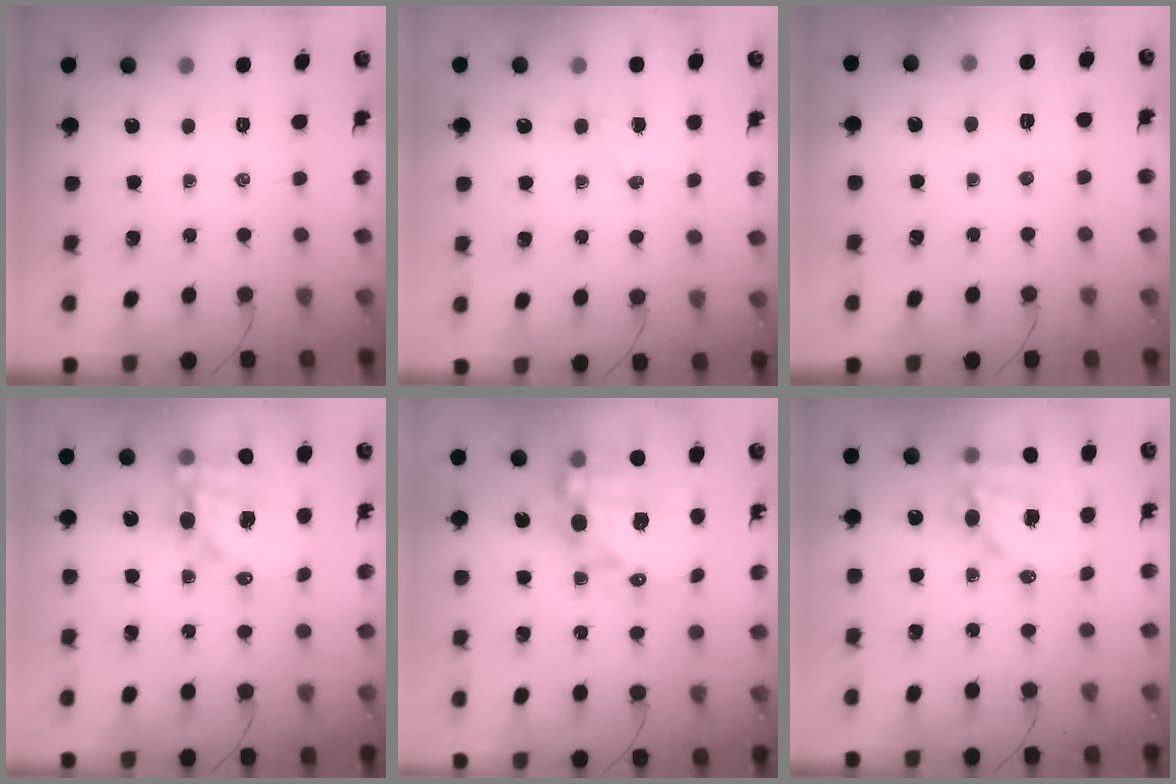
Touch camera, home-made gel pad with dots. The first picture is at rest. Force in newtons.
{"total": 4.9, "press": 4.9, "slide": 0.8}
{"total": 5.4, "press": 5.4, "slide": 0.8}
{"total": 15.6, "press": 15.2, "slide": 3.3}
{"total": 18.9, "press": 18.5, "slide": 4.0}
{"total": 14.2, "press": 13.8, "slide": 3.3}